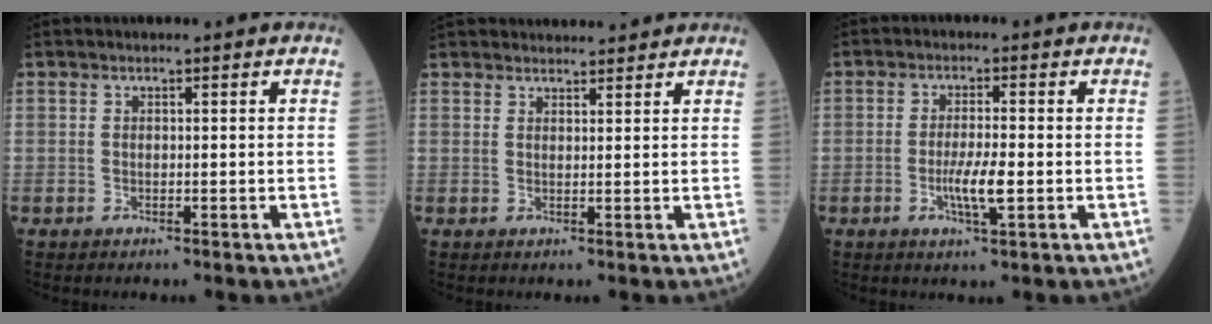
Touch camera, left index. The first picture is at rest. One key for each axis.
{"total": 9.0, "fx": 8.6, "fy": 1.8, "fz": 2.1, "tx": -0.021, "ty": 0.030, "tz": 0.113}
{"total": 4.4, "fx": -1.1, "fy": 0.4, "fz": 4.3, "tx": -0.085, "ty": -0.006, "tz": -0.020}